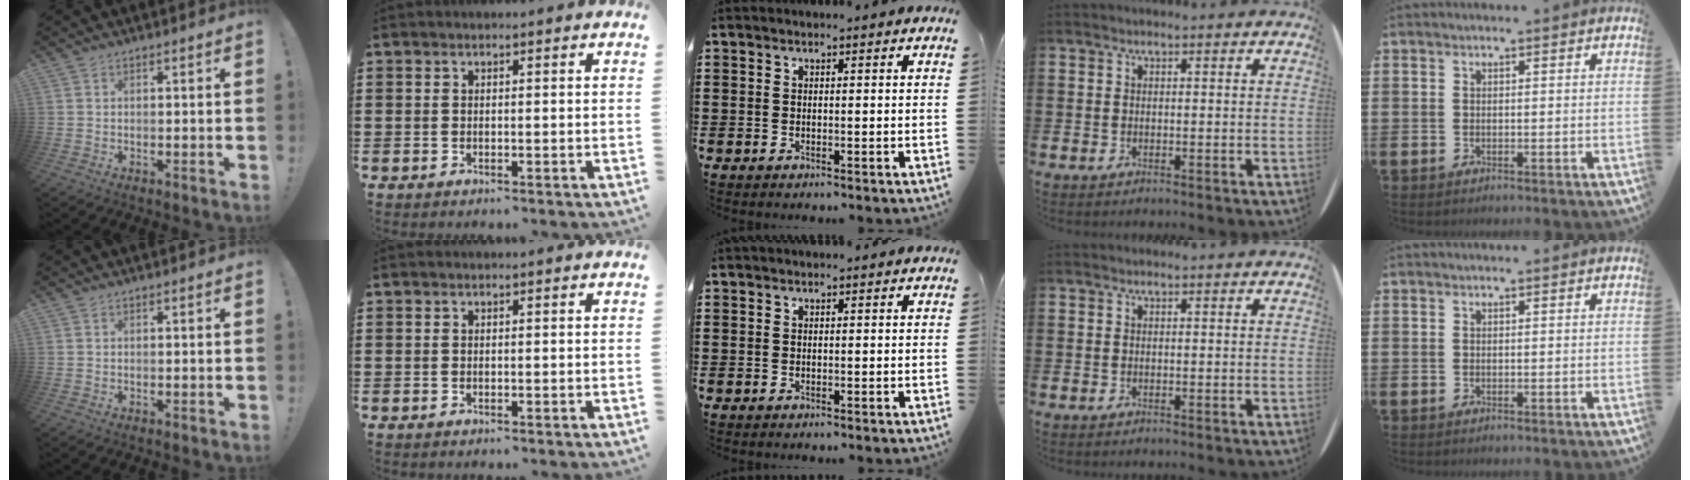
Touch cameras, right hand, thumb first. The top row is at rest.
{}